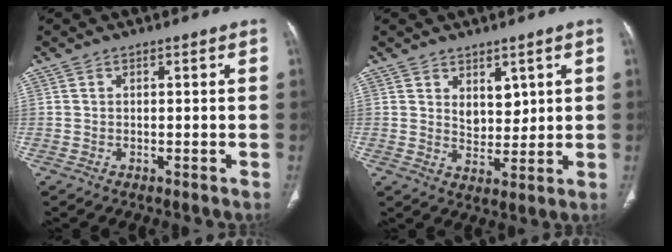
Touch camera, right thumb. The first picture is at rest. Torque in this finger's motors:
{"motor_torque": [-0.18, 1.35, 0.09, 0.90, 0.03]}